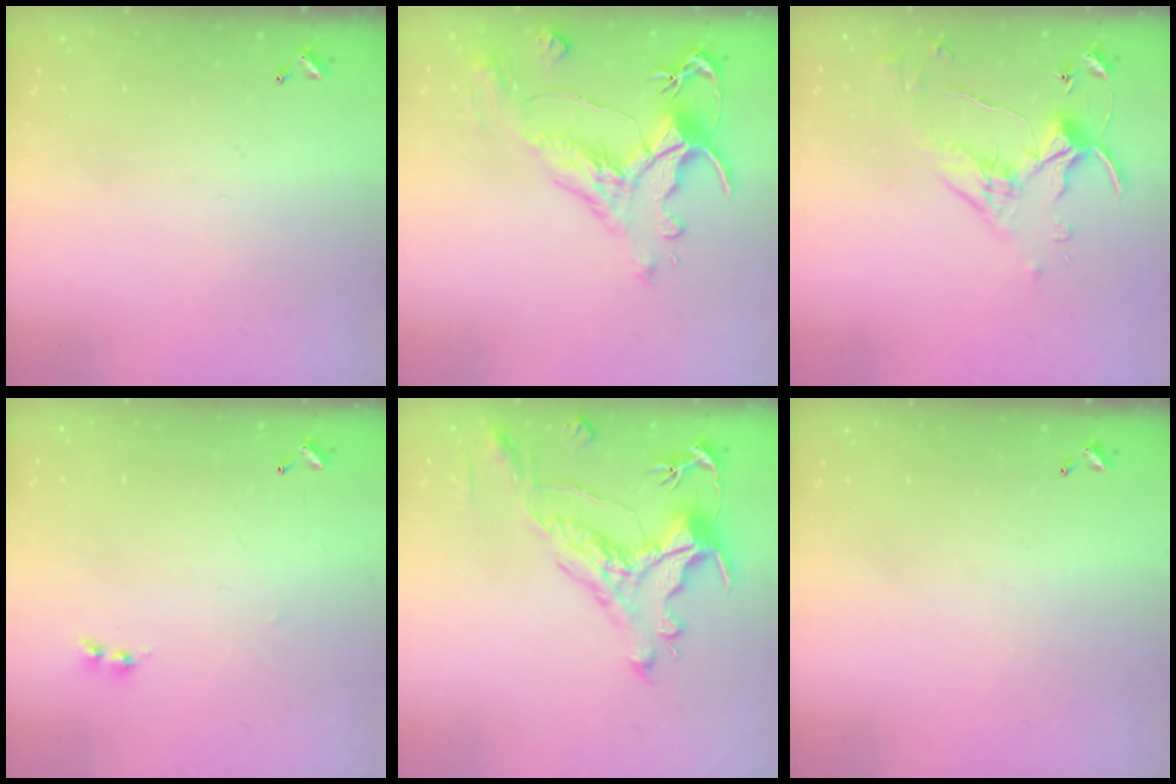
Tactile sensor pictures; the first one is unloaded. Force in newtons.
{"total": 1.8, "press": 0.9, "slide": 1.5}
{"total": 4.8, "press": 4.7, "slide": 1.0}
{"total": 1.8, "press": 1.8, "slide": 0.3}
{"total": 1.7, "press": 0.9, "slide": 1.4}
{"total": 0.0}